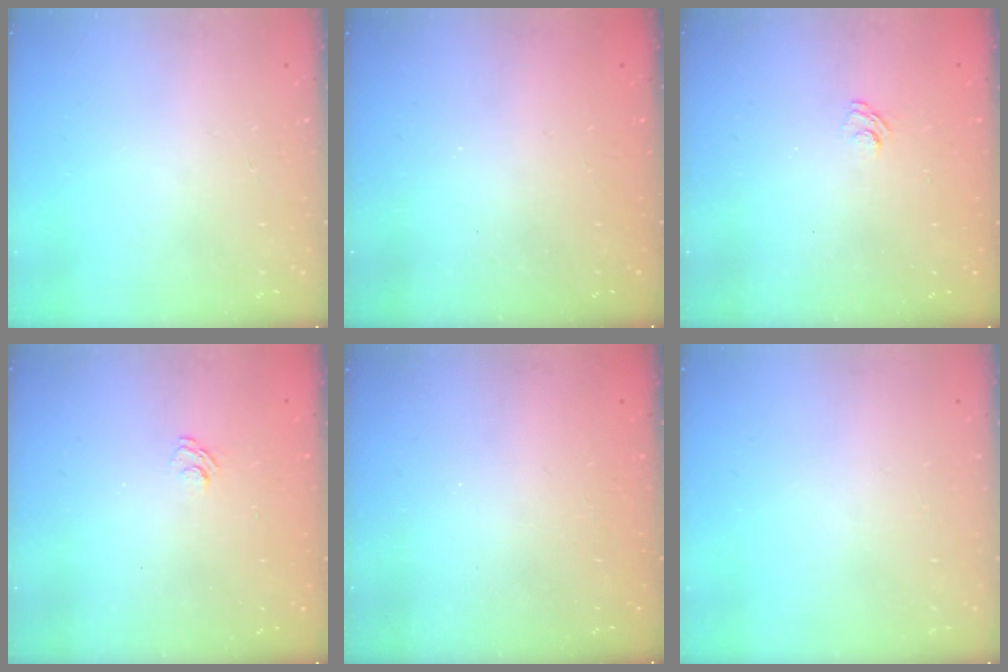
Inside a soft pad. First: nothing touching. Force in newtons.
{"total": 1.5, "press": 1.4, "slide": 0.6}
{"total": 2.0, "press": 1.5, "slide": 1.3}
{"total": 2.0, "press": 1.5, "slide": 1.3}
{"total": 2.4, "press": 2.2, "slide": 0.8}
{"total": 0.0}